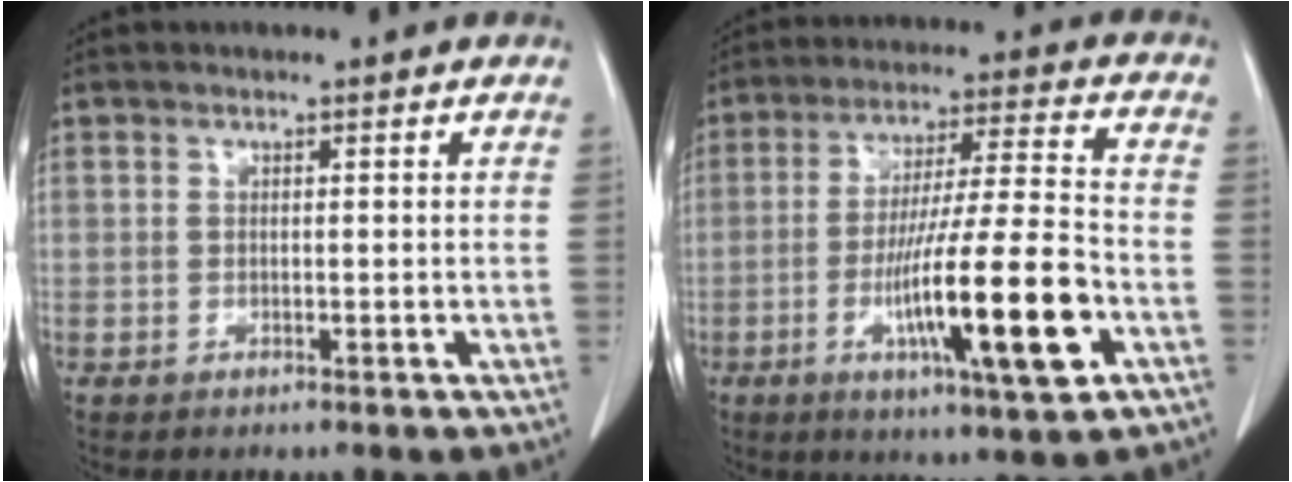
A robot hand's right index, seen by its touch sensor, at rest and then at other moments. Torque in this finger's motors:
{"motor_torque": [1.42, -0.72, 0.72, 0.18]}